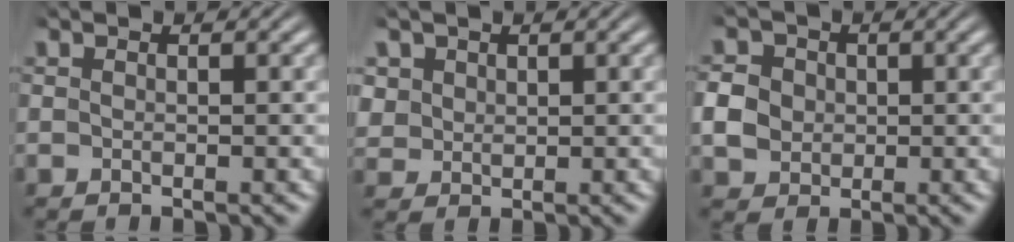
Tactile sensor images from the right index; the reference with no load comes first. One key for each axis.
{"total": 3.2, "fx": 1.1, "fy": 2.8, "fz": 1.3, "tx": -0.044, "ty": -0.016, "tz": 0.032}
{"total": 4.7, "fx": -0.1, "fy": 4.2, "fz": 2.0, "tx": -0.044, "ty": -0.014, "tz": 0.005}